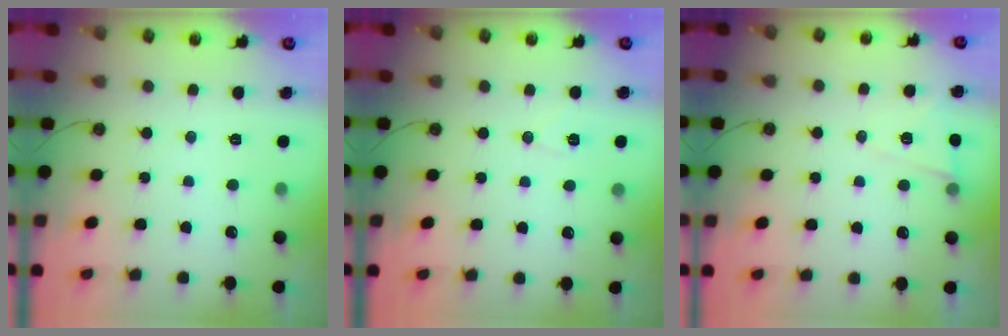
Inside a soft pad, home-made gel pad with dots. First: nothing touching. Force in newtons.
{"total": 6.3, "press": 6.2, "slide": 1.1}
{"total": 6.0, "press": 4.8, "slide": 3.6}